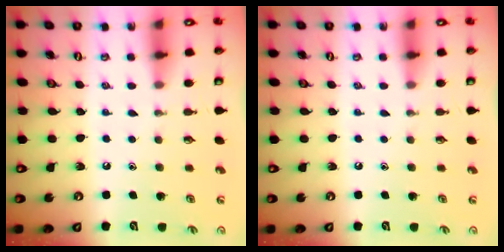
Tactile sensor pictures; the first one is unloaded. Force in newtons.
{"total": 0.0}